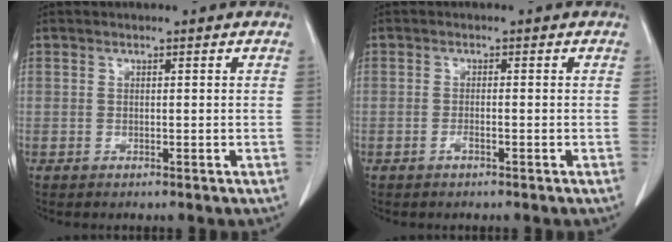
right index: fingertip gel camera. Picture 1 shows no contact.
{"total": 1.0, "force": [-0.7, -0.1, 0.8], "torque": [-0.016, 0.001, -0.014]}